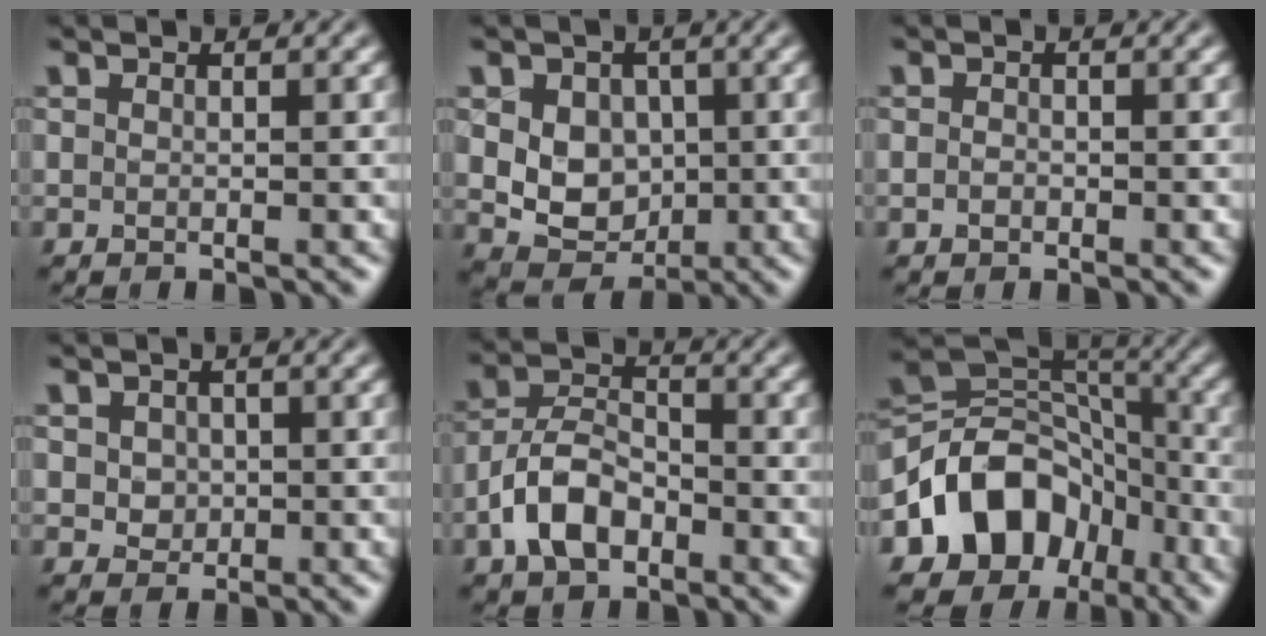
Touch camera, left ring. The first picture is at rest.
{"total": 5.7, "force": [0.7, 4.7, 3.1], "torque": [-0.052, 0.000, 0.008]}
{"total": 0.8, "force": [-0.3, 0.6, 0.4], "torque": [-0.008, -0.002, -0.007]}
{"total": 1.8, "force": [0.3, 1.6, 0.8], "torque": [-0.015, 0.001, 0.007]}
{"total": 5.1, "force": [-2.6, 3.0, 3.3], "torque": [-0.061, 0.007, -0.056]}
{"total": 9.9, "force": [-4.4, 7.5, 4.7], "torque": [-0.063, 0.012, -0.092]}